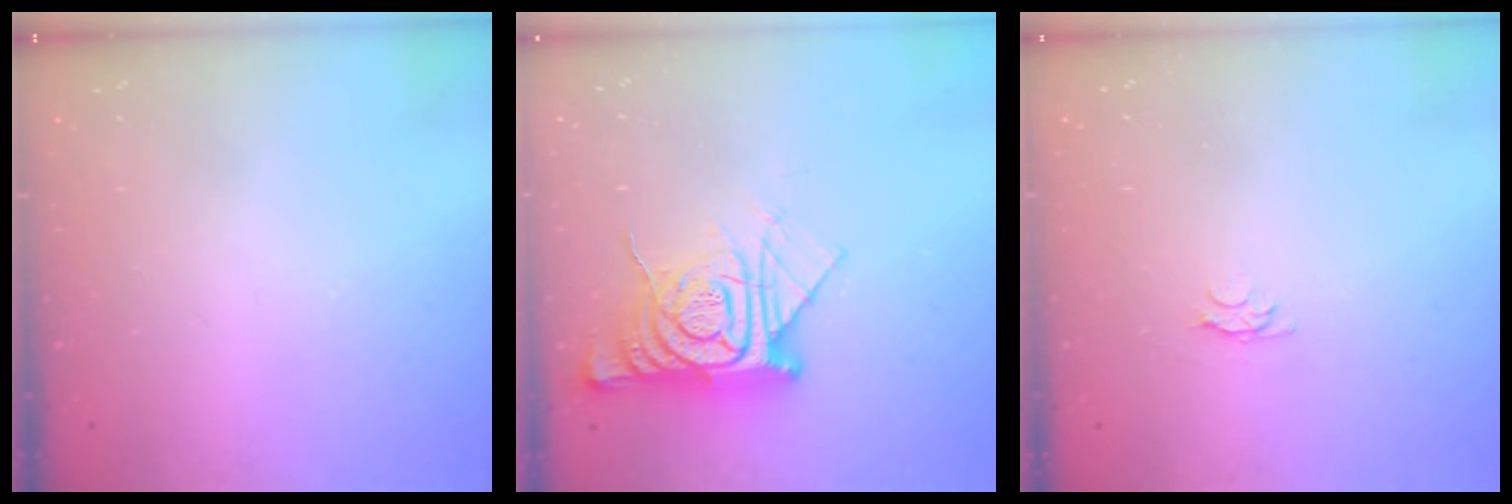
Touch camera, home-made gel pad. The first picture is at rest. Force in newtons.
{"total": 14.6, "press": 14.5, "slide": 1.4}
{"total": 3.3, "press": 3.2, "slide": 0.5}